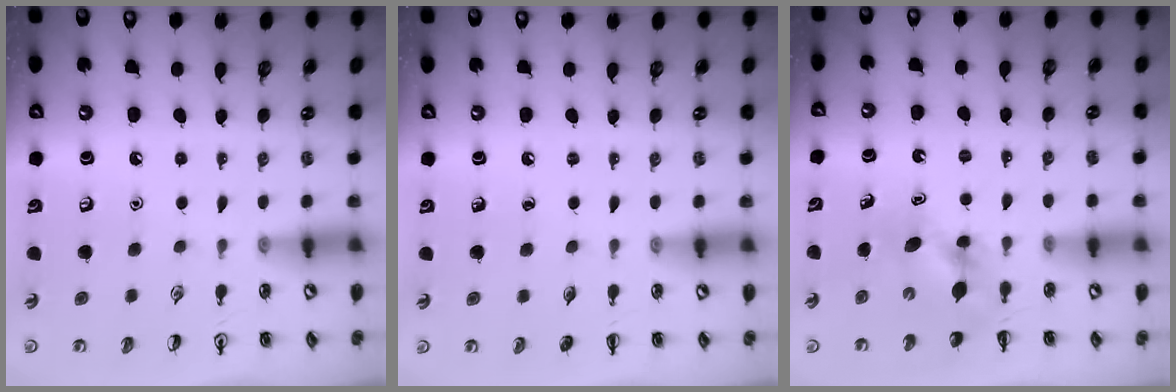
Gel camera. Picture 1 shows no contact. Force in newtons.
{"total": 0.0}
{"total": 5.2, "press": 5.2, "slide": 0.4}